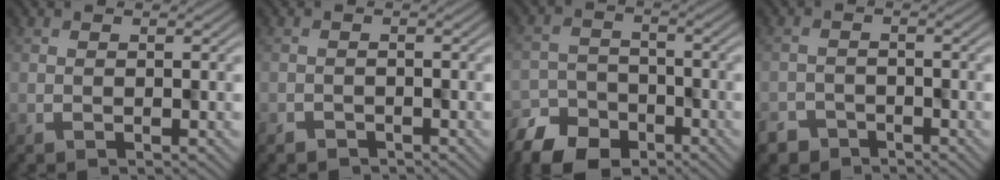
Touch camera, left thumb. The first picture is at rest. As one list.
[{"total": 1.5, "force": [-1.3, 0.6, -0.2], "torque": [0.007, 0.000, -0.020]}, {"total": 7.2, "force": [-5.9, 3.7, 2.0], "torque": [-0.036, -0.013, -0.107]}, {"total": 2.9, "force": [-2.5, 1.4, -0.1], "torque": [0.008, -0.003, -0.043]}]